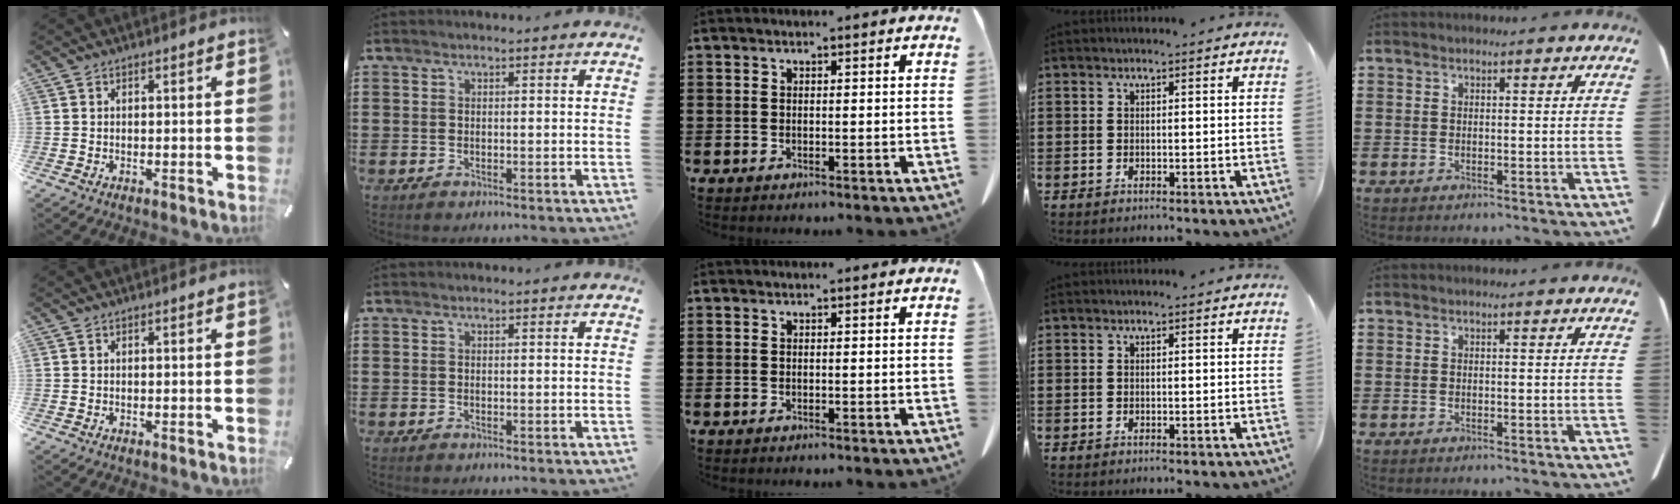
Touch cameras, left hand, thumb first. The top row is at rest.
{}